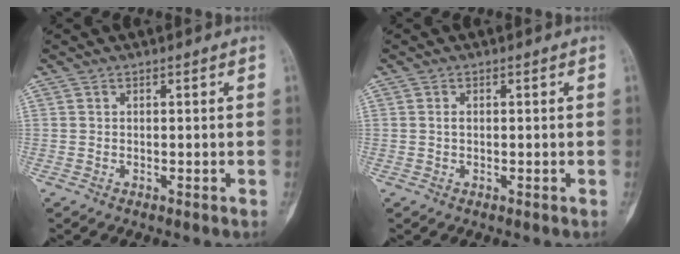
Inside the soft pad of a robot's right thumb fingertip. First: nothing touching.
{"total": 0.8, "force": [-0.1, 0.4, 0.7], "torque": [-0.013, 0.001, -0.001]}